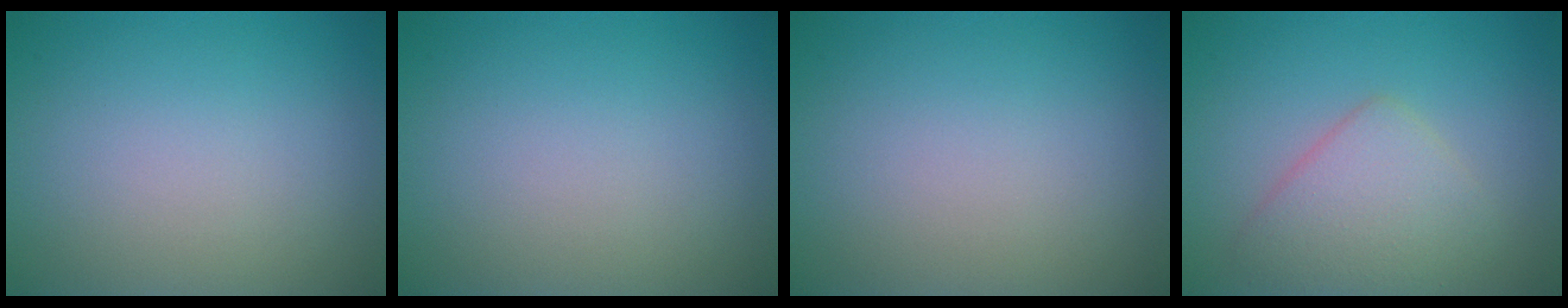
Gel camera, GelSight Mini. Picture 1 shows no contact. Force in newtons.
{"total": 0.0}
{"total": 0.0}
{"total": 3.7, "press": 3.7, "slide": 0.0}